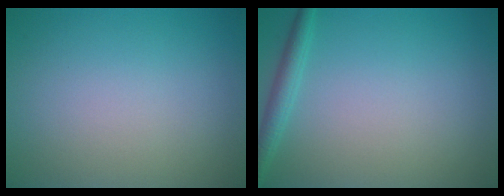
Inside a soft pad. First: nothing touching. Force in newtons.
{"total": 1.8, "press": 1.8, "slide": 0.1}